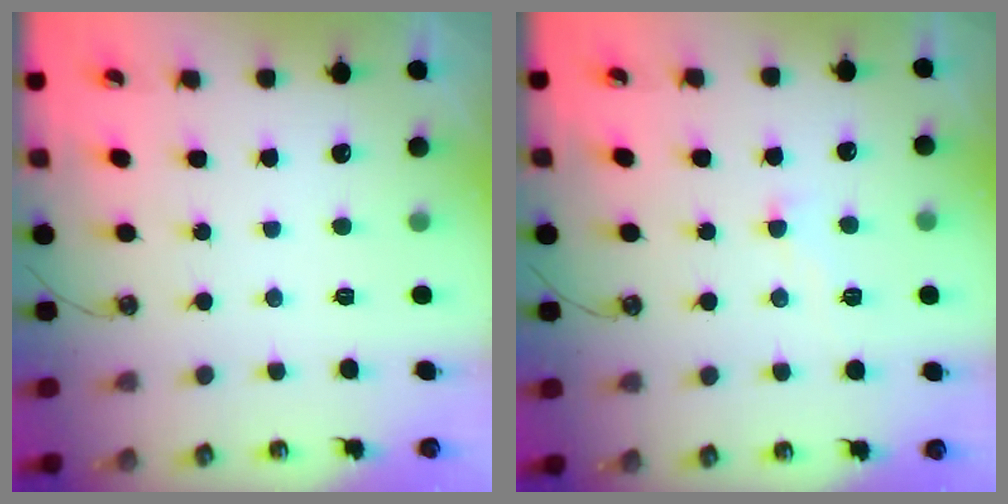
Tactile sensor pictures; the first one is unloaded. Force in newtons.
{"total": 1.2, "press": 1.2, "slide": 0.1}